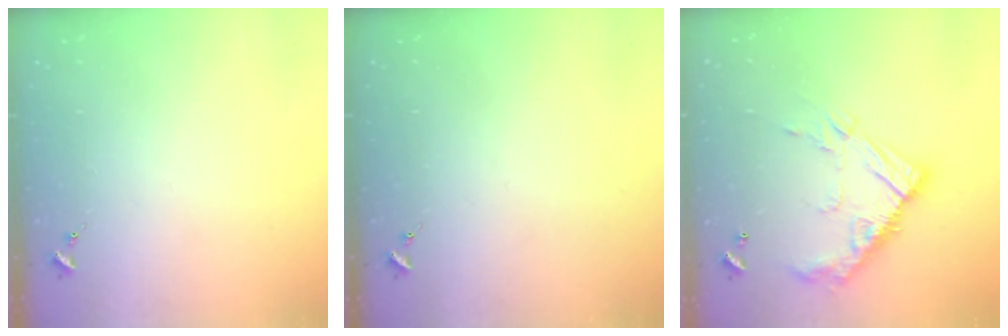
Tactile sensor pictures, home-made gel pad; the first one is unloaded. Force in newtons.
{"total": 0.0}
{"total": 15.9, "press": 15.9, "slide": 0.8}